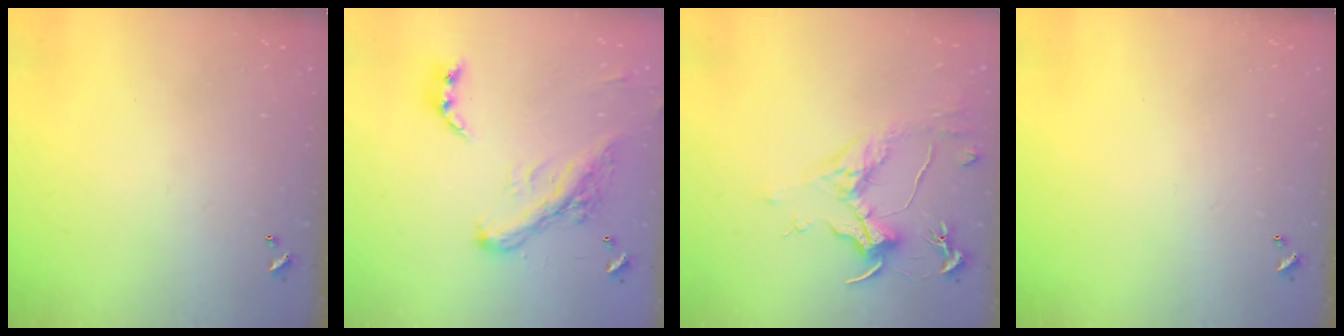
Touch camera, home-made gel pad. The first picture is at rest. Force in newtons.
{"total": 6.3, "press": 6.1, "slide": 1.4}
{"total": 1.6, "press": 1.4, "slide": 0.8}
{"total": 0.0}